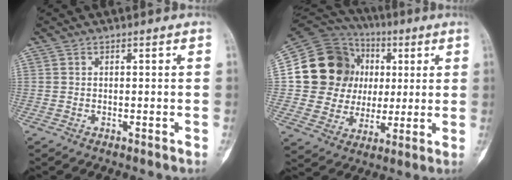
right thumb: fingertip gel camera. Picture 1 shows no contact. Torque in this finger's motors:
{"motor_torque": [1.18, 3.20, 0.80, -0.59, 0.10]}